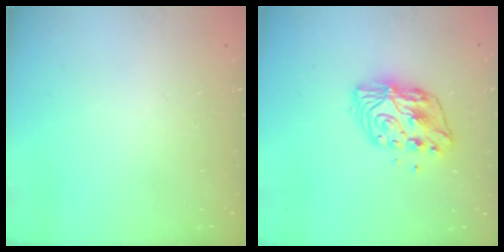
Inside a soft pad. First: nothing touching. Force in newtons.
{"total": 9.8, "press": 9.8, "slide": 0.7}